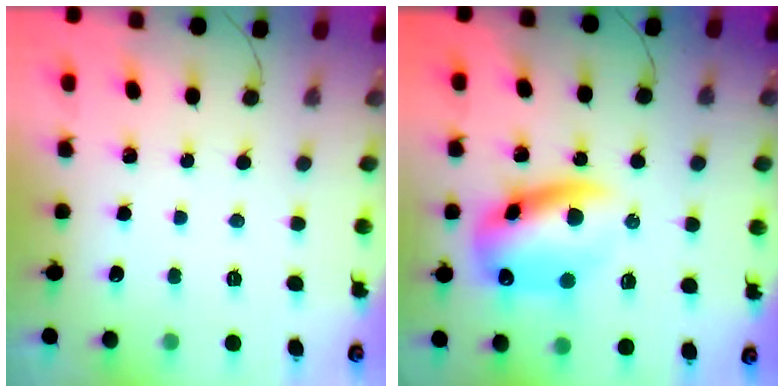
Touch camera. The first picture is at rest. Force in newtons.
{"total": 14.3, "press": 13.8, "slide": 3.6}